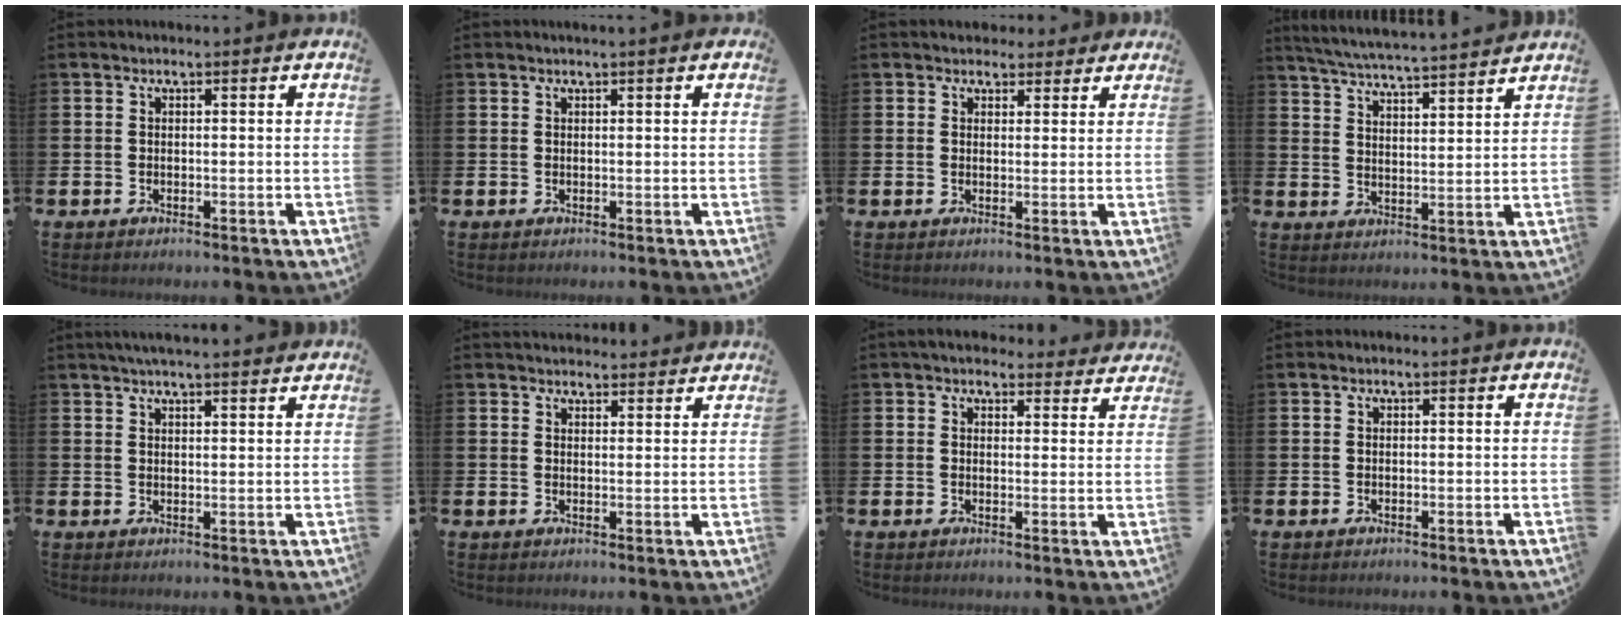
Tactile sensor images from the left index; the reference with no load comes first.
{"total": 0.7, "force": [0.4, 0.0, 0.5], "torque": [-0.007, 0.000, 0.006]}
{"total": 2.9, "force": [2.5, 1.5, -0.3], "torque": [0.014, -0.009, 0.042]}
{"total": 5.6, "force": [5.5, -0.3, 1.0], "torque": [-0.041, -0.042, 0.096]}
{"total": 3.4, "force": [3.3, -0.1, 1.0], "torque": [-0.021, -0.009, 0.059]}
{"total": 2.9, "force": [2.9, 0.7, 0.0], "torque": [0.004, -0.016, 0.050]}
{"total": 4.0, "force": [3.7, 1.3, 0.4], "torque": [-0.008, -0.018, 0.066]}
{"total": 0.0}